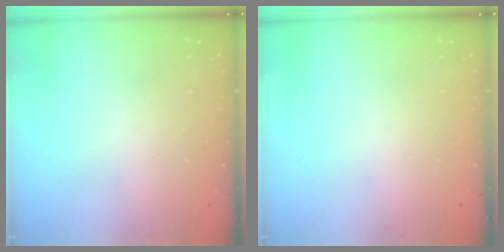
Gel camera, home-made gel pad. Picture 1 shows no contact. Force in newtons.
{"total": 0.0}